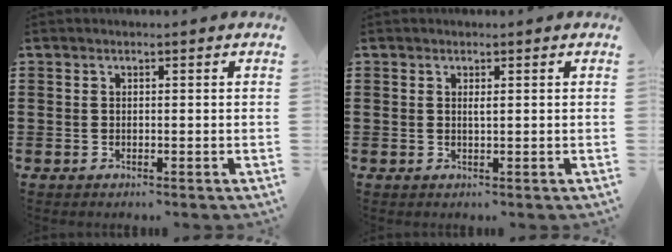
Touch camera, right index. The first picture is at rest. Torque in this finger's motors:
{"motor_torque": [-0.06, 0.01, 0.00, -0.01]}